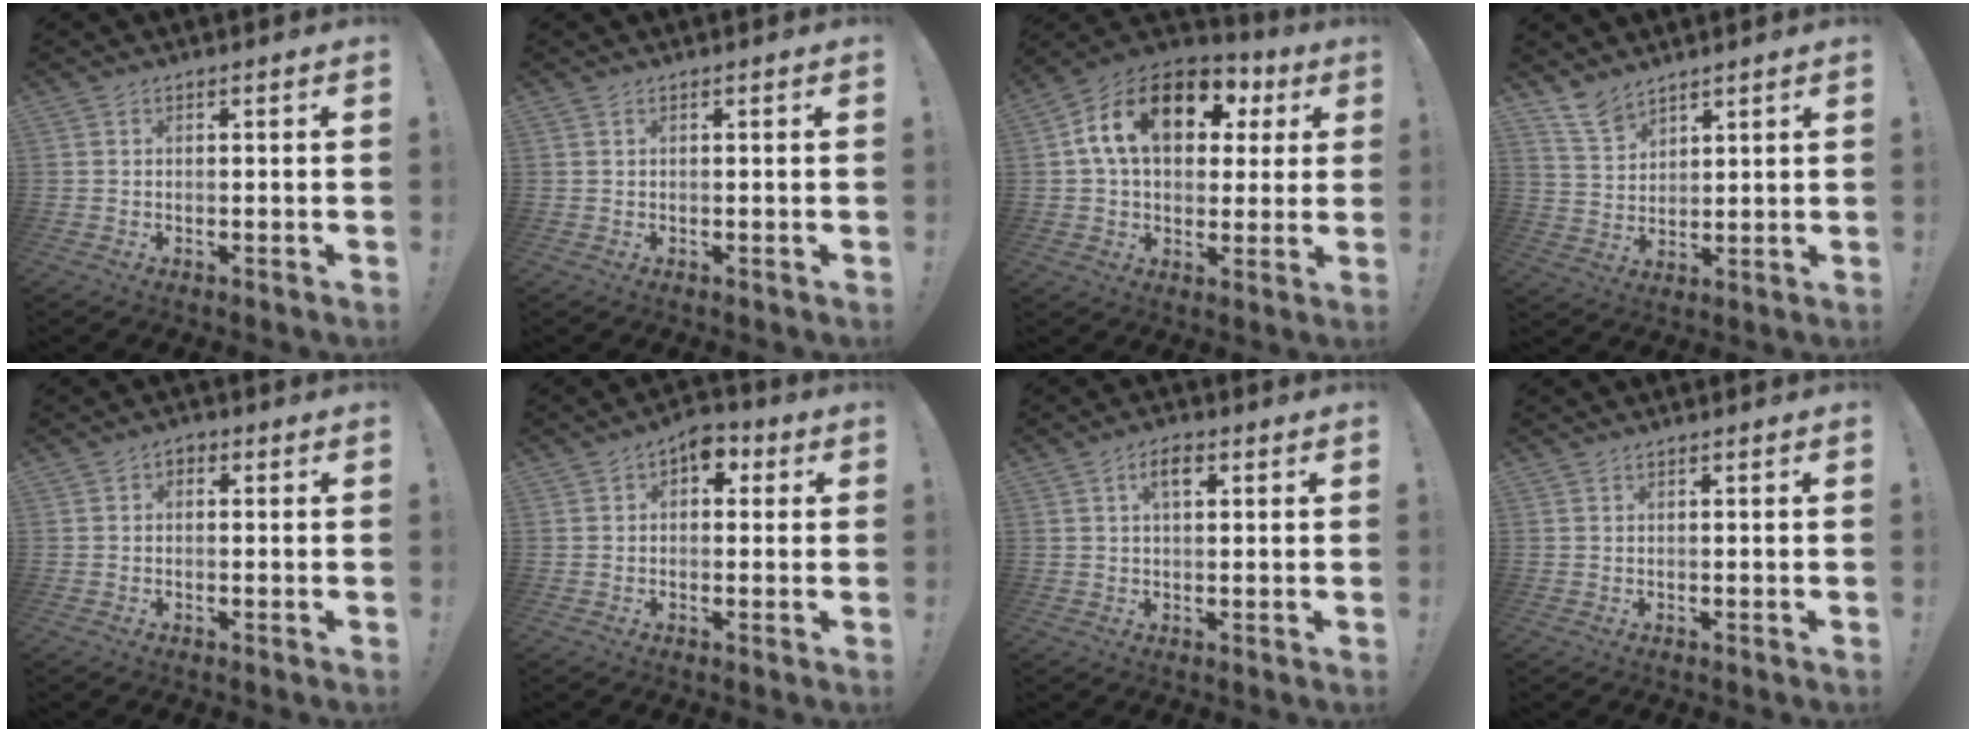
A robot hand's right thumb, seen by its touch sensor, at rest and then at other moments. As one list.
[{"total": 0.0}, {"total": 18.4, "force": [6.4, 11.7, 12.7], "torque": [-0.210, -0.002, 0.113]}, {"total": 8.0, "force": [6.7, 3.8, 2.1], "torque": [-0.046, -0.045, 0.132]}, {"total": 1.8, "force": [-0.7, 1.3, 1.1], "torque": [-0.016, 0.009, -0.012]}, {"total": 6.0, "force": [1.6, 4.2, 4.0], "torque": [-0.048, 0.000, 0.026]}, {"total": 4.6, "force": [1.8, 2.1, 3.7], "torque": [-0.055, 0.000, 0.025]}, {"total": 0.0}]